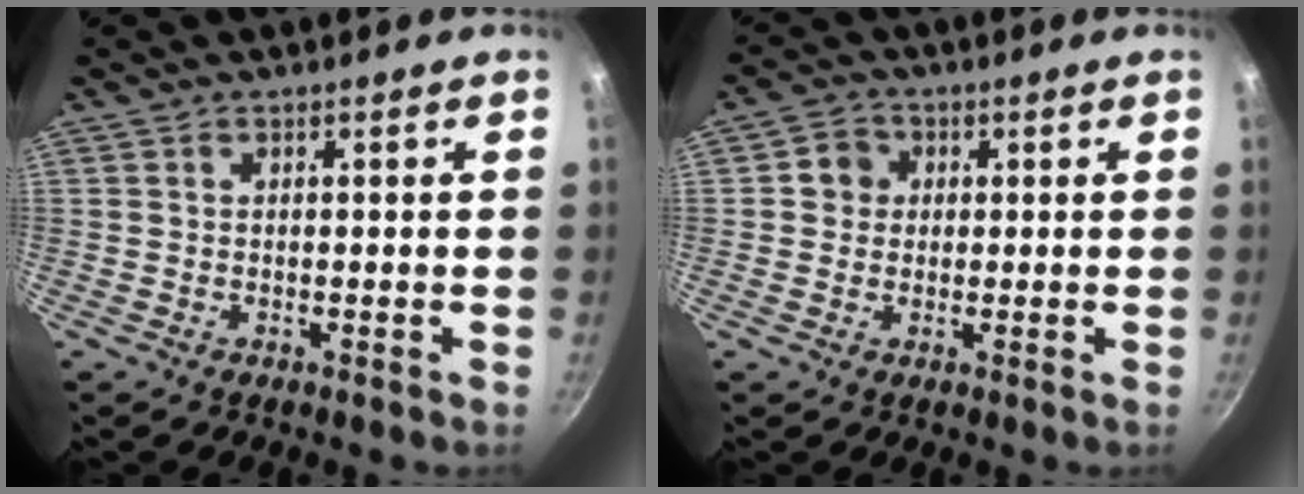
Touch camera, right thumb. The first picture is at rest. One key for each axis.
{"total": 4.2, "fx": 0.7, "fy": 4.0, "fz": 1.3, "tx": 0.005, "ty": 0.005, "tz": 0.001}